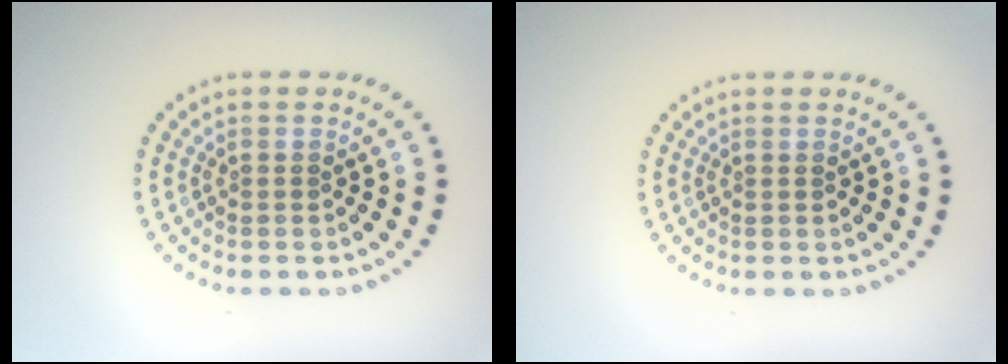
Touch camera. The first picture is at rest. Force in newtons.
{"total": 0.0}